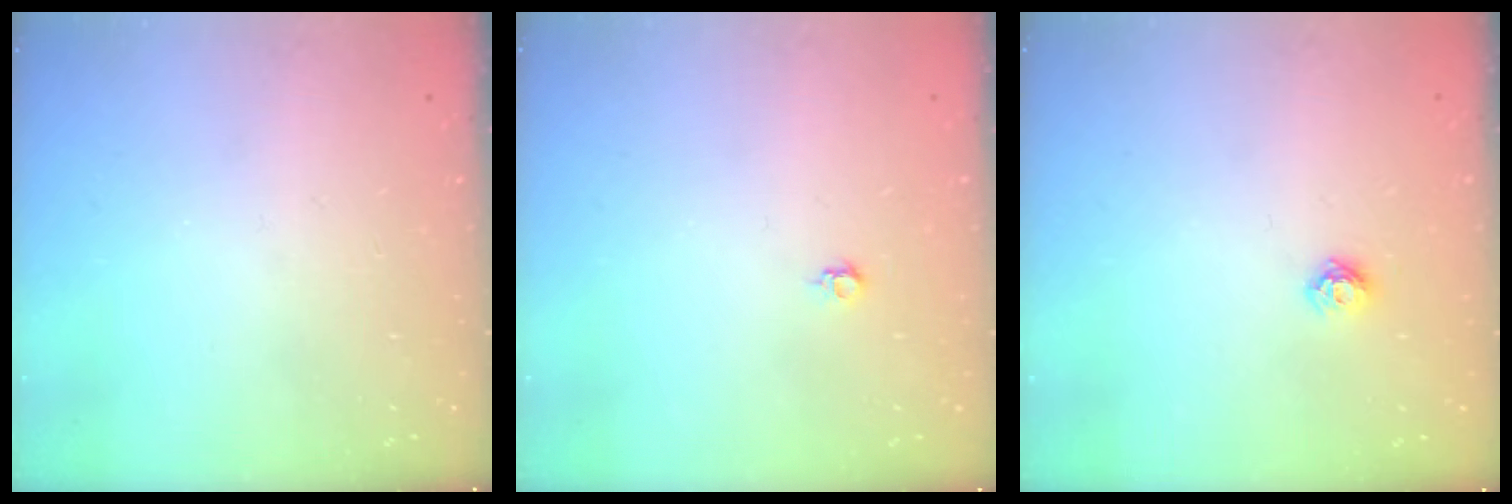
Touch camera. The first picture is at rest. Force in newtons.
{"total": 4.0, "press": 3.9, "slide": 0.7}
{"total": 5.8, "press": 5.8, "slide": 0.7}